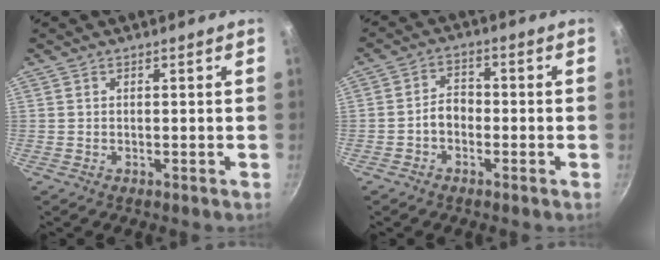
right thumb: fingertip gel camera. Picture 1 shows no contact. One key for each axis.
{"total": 4.1, "fx": -1.5, "fy": 2.9, "fz": 2.5, "tx": -0.024, "ty": 0.027, "tz": -0.033}